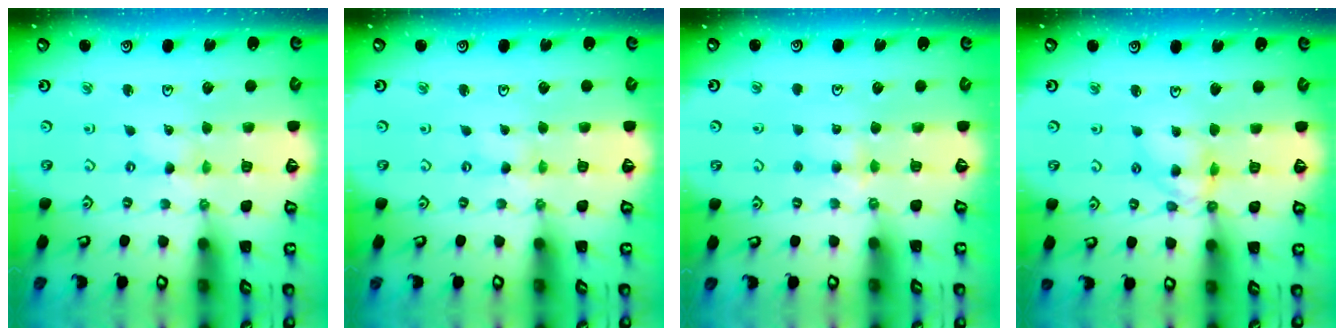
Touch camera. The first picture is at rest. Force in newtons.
{"total": 0.0}
{"total": 3.9, "press": 3.9, "slide": 0.4}
{"total": 9.7, "press": 9.7, "slide": 0.8}